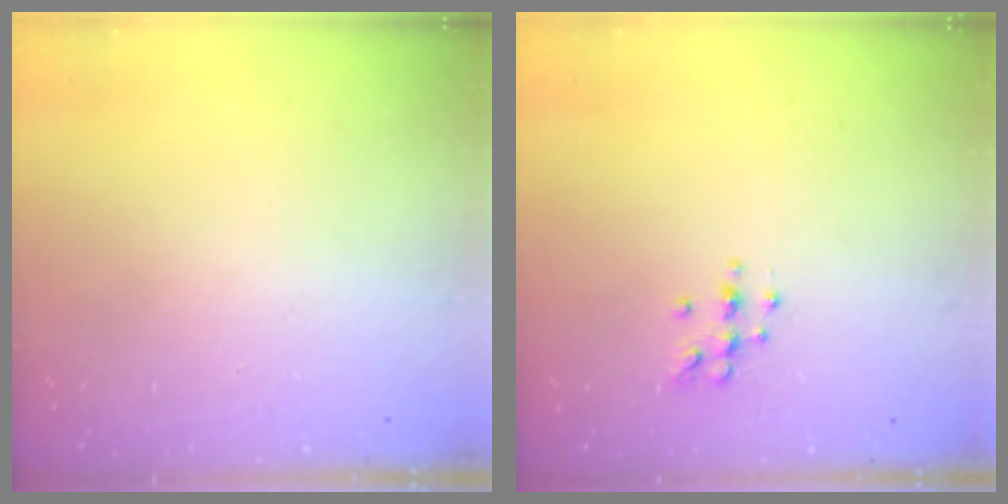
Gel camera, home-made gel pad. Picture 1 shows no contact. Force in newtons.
{"total": 7.3, "press": 7.2, "slide": 1.2}